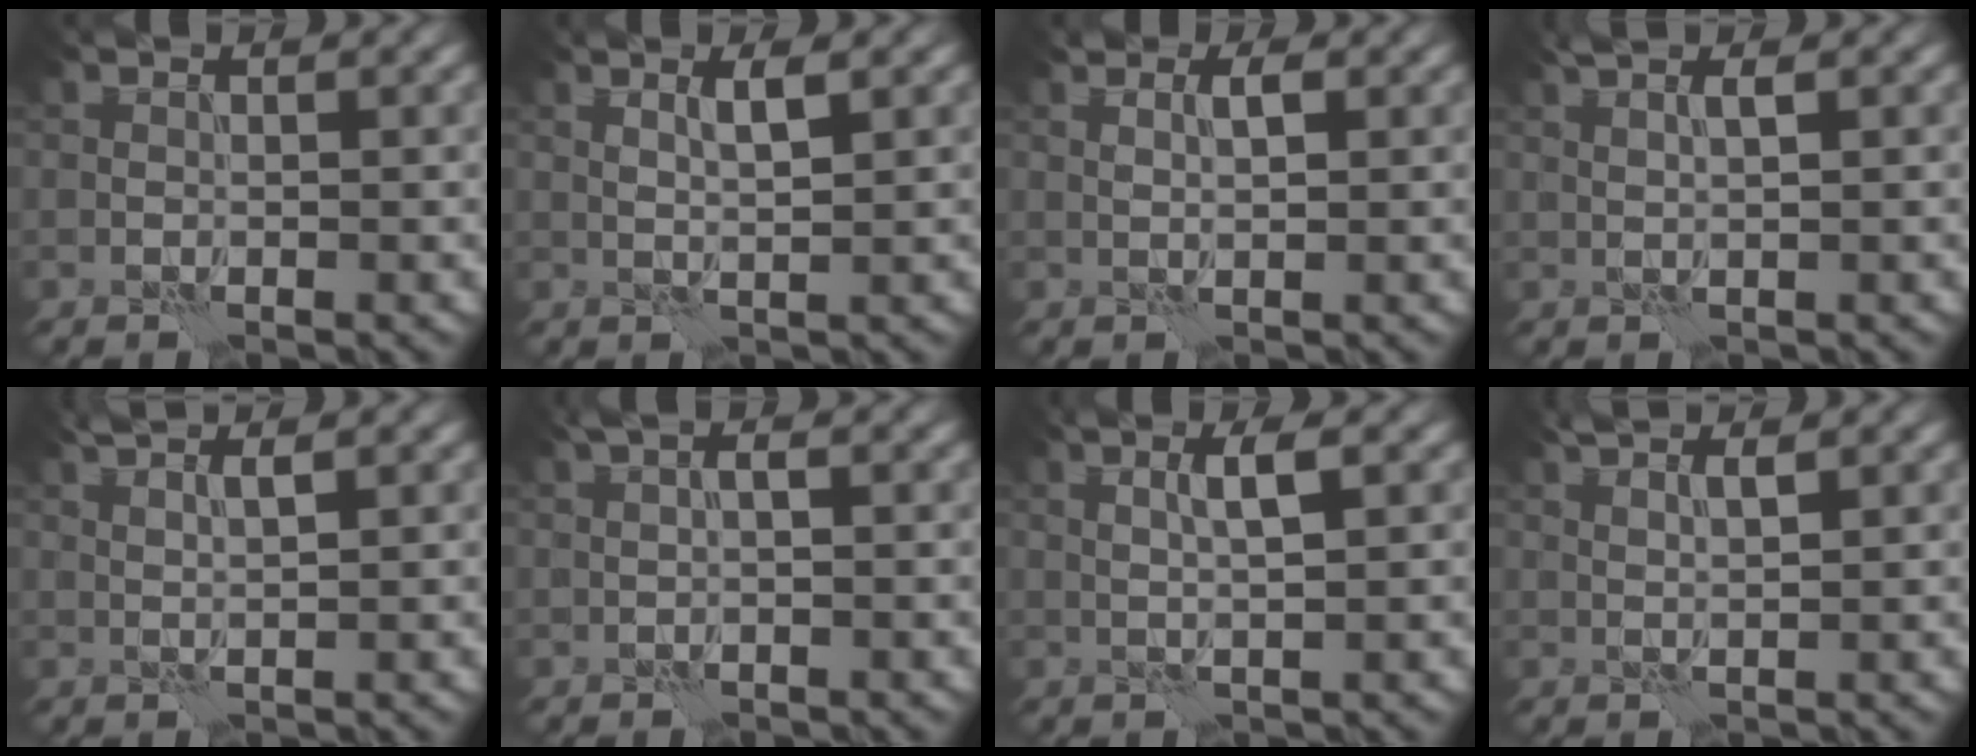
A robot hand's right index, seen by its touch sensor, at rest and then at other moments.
{"total": 1.9, "force": [0.8, 0.2, 1.7], "torque": [-0.033, 0.002, 0.013]}
{"total": 1.8, "force": [0.8, 0.7, 1.4], "torque": [-0.021, -0.005, 0.018]}
{"total": 2.4, "force": [1.3, 0.5, 2.0], "torque": [-0.026, -0.002, 0.015]}
{"total": 2.8, "force": [1.7, 0.6, 2.1], "torque": [-0.030, 0.001, 0.020]}
{"total": 2.4, "force": [0.9, 1.0, 2.1], "torque": [-0.022, 0.013, 0.003]}
{"total": 2.6, "force": [0.9, 0.3, 2.5], "torque": [-0.046, 0.006, 0.015]}
{"total": 2.4, "force": [1.6, 0.4, 1.8], "torque": [-0.028, 0.000, 0.021]}